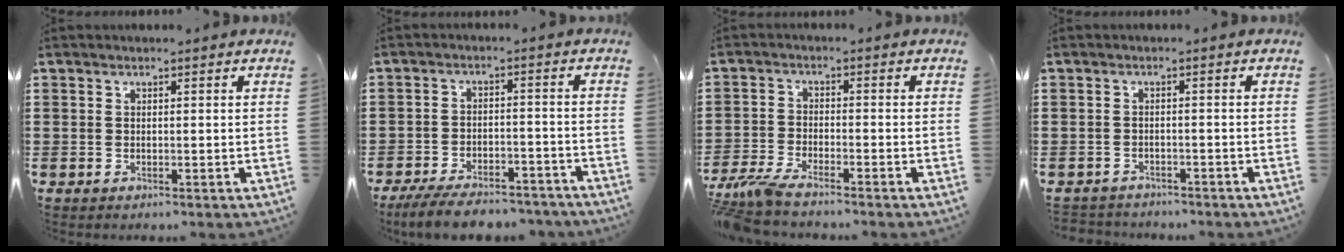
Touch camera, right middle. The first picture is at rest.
{"total": 6.6, "force": [-6.0, 1.2, 2.4], "torque": [-0.052, 0.003, -0.116]}
{"total": 4.7, "force": [-4.2, 0.4, 2.0], "torque": [-0.070, -0.017, -0.091]}
{"total": 1.8, "force": [-1.7, 0.3, -0.3], "torque": [-0.002, 0.000, -0.040]}